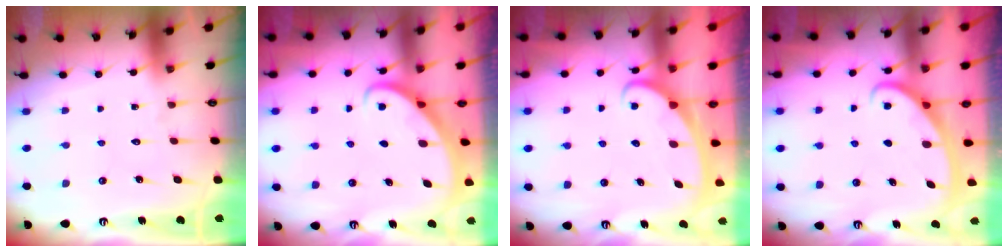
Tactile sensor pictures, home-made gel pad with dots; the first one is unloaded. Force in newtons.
{"total": 2.8, "press": 2.8, "slide": 0.2}
{"total": 2.6, "press": 2.6, "slide": 0.3}
{"total": 3.0, "press": 2.9, "slide": 0.4}